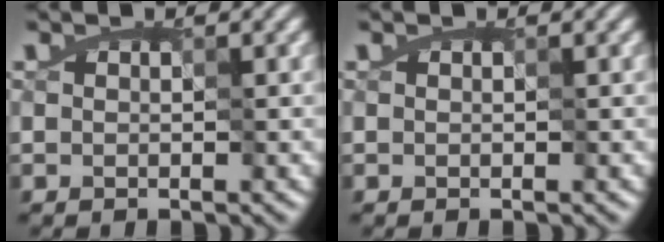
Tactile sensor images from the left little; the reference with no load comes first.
{"total": 0.0}